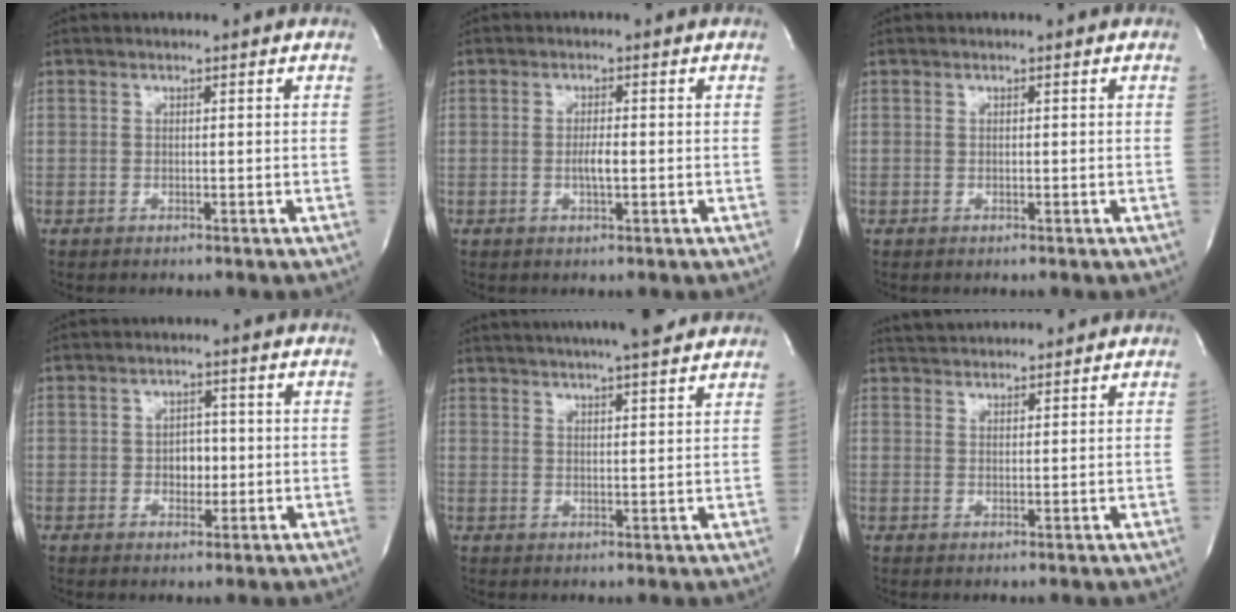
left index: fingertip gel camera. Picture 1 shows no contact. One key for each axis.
{"total": 2.2, "fx": -0.4, "fy": 0.3, "fz": 2.2, "tx": -0.044, "ty": -0.002, "tz": -0.007}
{"total": 0.0}
{"total": 3.2, "fx": -0.4, "fy": 2.2, "fz": 2.3, "tx": -0.027, "ty": 0.005, "tz": -0.004}
{"total": 16.4, "fx": 14.4, "fy": 1.8, "fz": 7.7, "tx": -0.129, "ty": 0.031, "tz": 0.198}
{"total": 5.3, "fx": 5.1, "fy": 0.7, "fz": 1.0, "tx": -0.023, "ty": 0.028, "tz": 0.082}